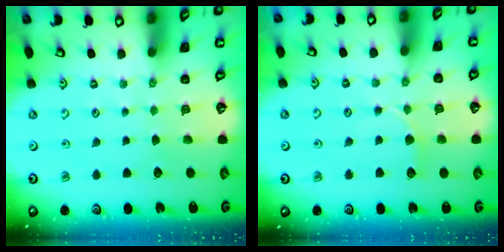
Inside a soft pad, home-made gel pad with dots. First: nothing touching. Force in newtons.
{"total": 5.2, "press": 5.1, "slide": 0.6}